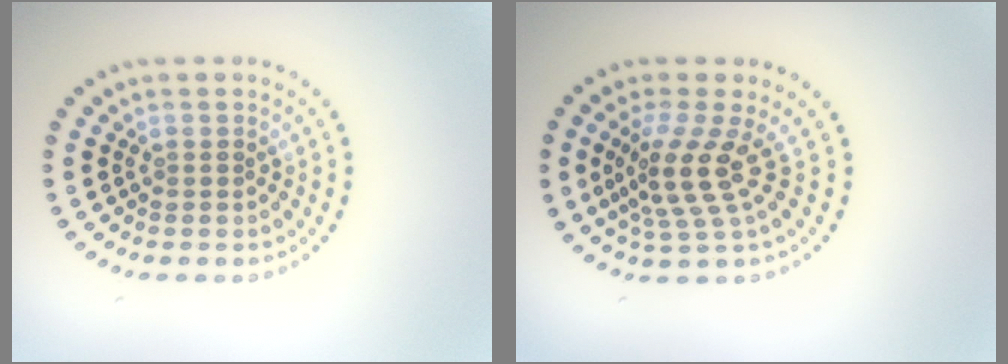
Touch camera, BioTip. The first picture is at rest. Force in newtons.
{"total": 3.7, "press": 2.7, "slide": 2.6}